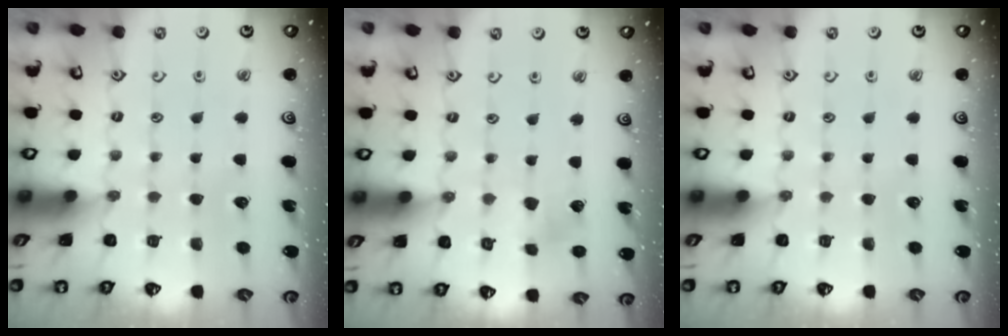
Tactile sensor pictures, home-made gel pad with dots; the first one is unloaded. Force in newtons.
{"total": 2.9, "press": 2.8, "slide": 0.8}
{"total": 0.0}